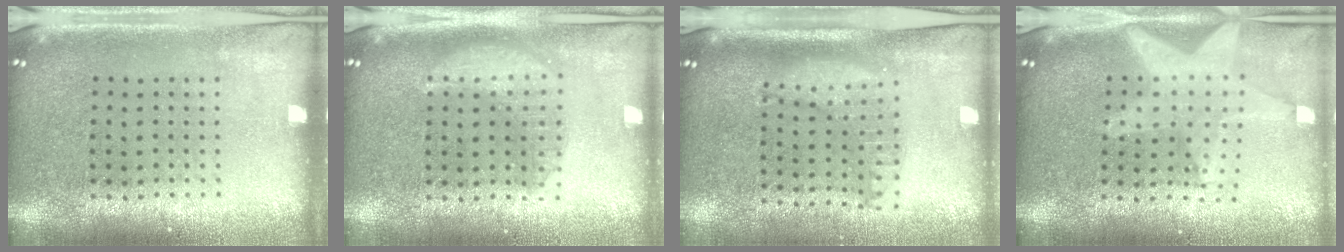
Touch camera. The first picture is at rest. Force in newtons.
{"total": 1.4, "press": 1.4, "slide": 0.1}
{"total": 1.2, "press": 1.2, "slide": 0.2}
{"total": 1.9, "press": 1.6, "slide": 1.0}